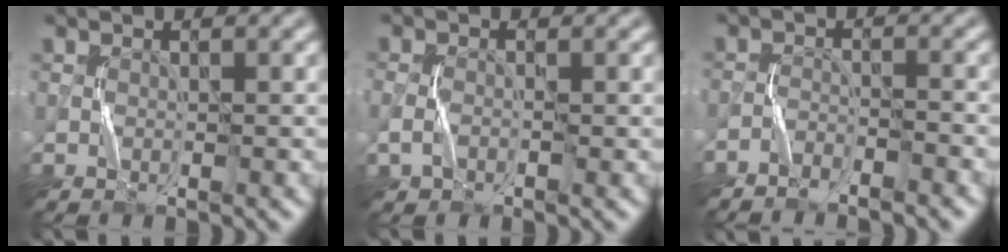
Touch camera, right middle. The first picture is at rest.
{"total": 1.9, "force": [-0.5, 1.3, 1.3], "torque": [-0.031, 0.002, -0.015]}
{"total": 2.2, "force": [-2.1, 0.3, 0.4], "torque": [-0.009, 0.005, -0.045]}